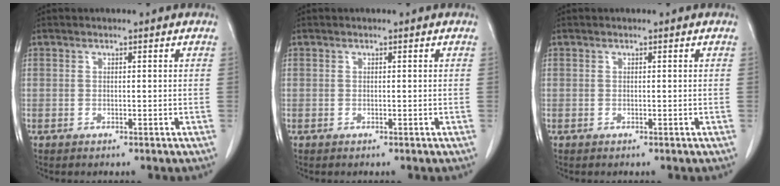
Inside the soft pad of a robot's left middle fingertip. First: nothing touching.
{"total": 0.0}
{"total": 0.0}